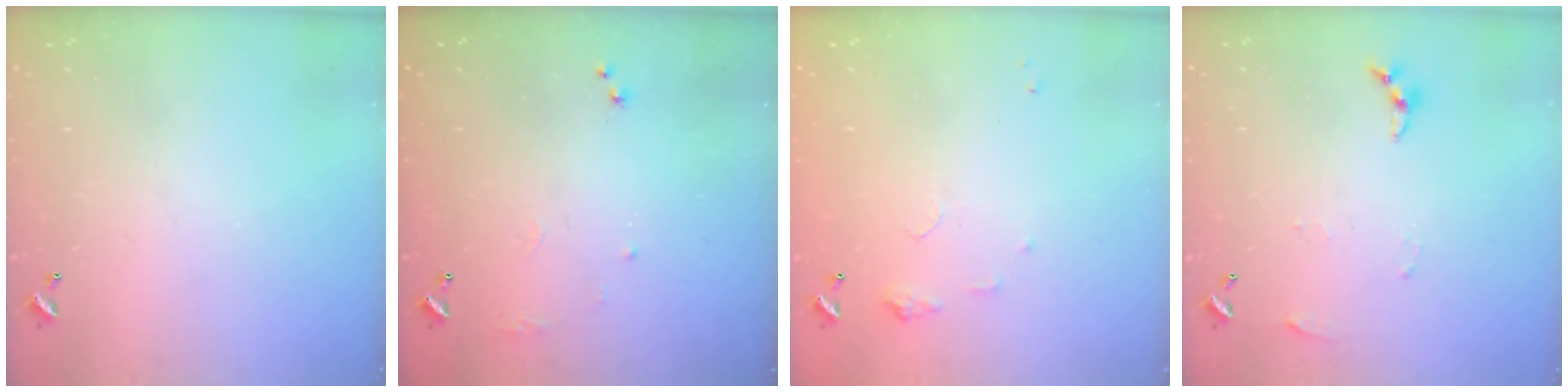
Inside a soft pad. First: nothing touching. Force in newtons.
{"total": 6.4, "press": 6.3, "slide": 1.0}
{"total": 4.5, "press": 4.4, "slide": 0.5}
{"total": 4.6, "press": 4.6, "slide": 0.4}